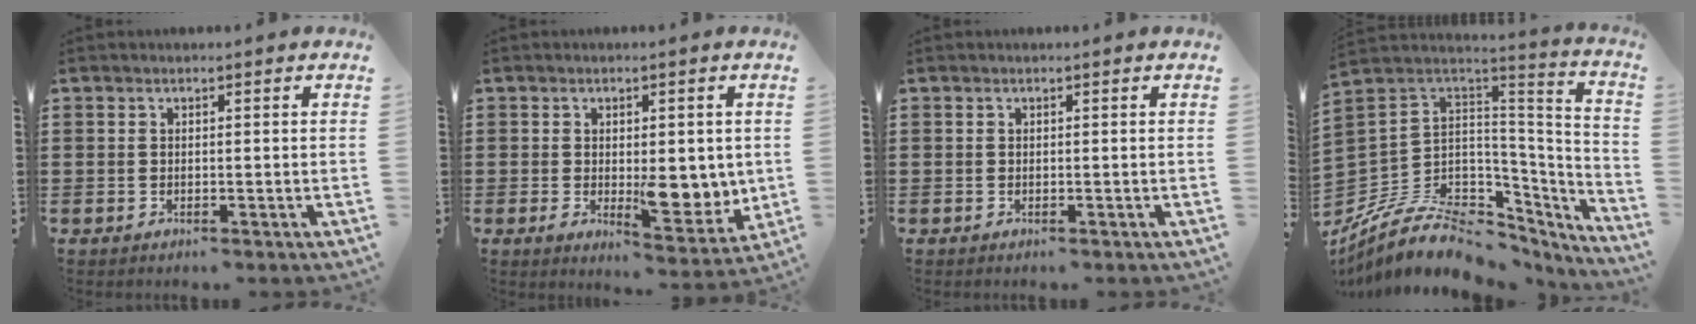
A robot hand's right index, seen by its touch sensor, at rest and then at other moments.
{"total": 7.4, "force": [-0.1, 3.6, 6.4], "torque": [-0.080, -0.004, 0.000]}
{"total": 0.0}
{"total": 9.6, "force": [-4.3, 7.0, 5.1], "torque": [-0.130, -0.011, -0.069]}